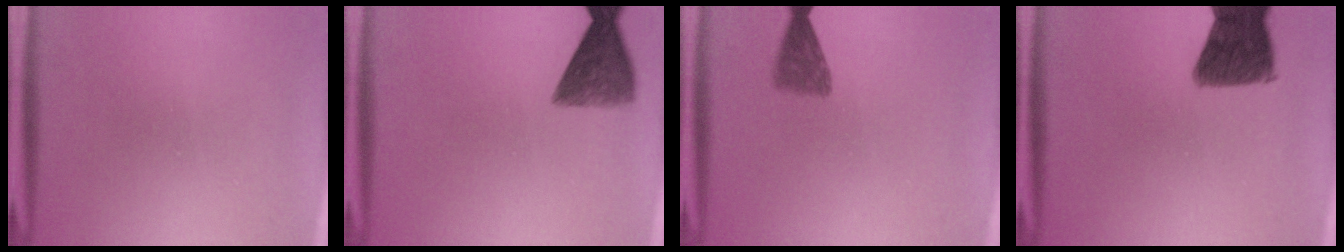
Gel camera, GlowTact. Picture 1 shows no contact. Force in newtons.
{"total": 7.3}
{"total": 3.6}
{"total": 10.9}